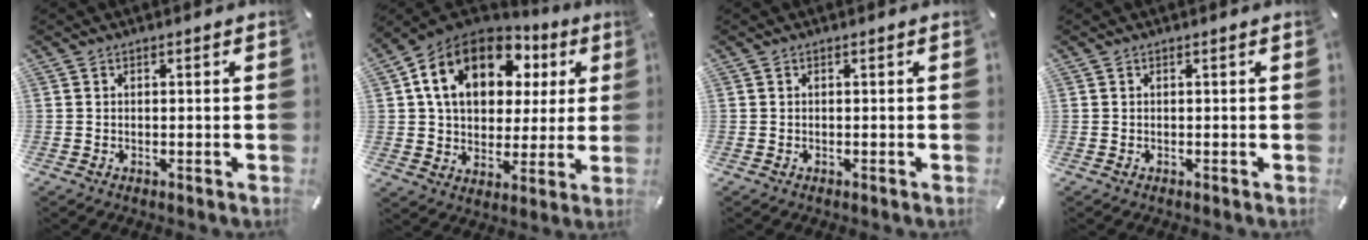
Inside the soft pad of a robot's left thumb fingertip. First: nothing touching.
{"total": 17.9, "force": [7.5, 12.9, 9.9], "torque": [-0.175, -0.013, 0.138]}
{"total": 0.0}
{"total": 0.0}